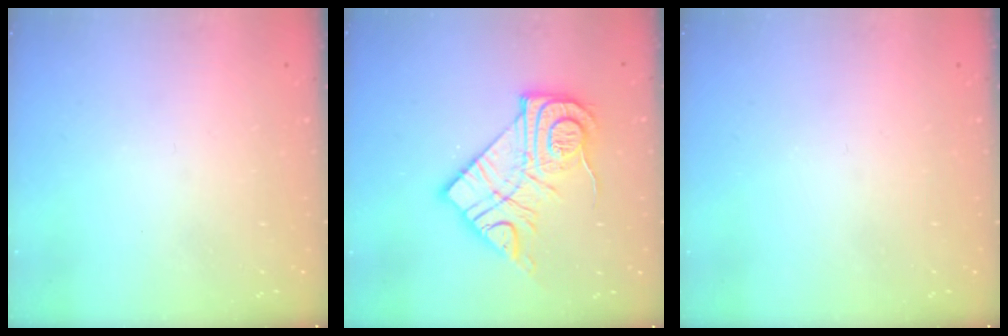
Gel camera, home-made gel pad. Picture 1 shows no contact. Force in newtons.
{"total": 17.7, "press": 17.6, "slide": 1.1}
{"total": 0.0}